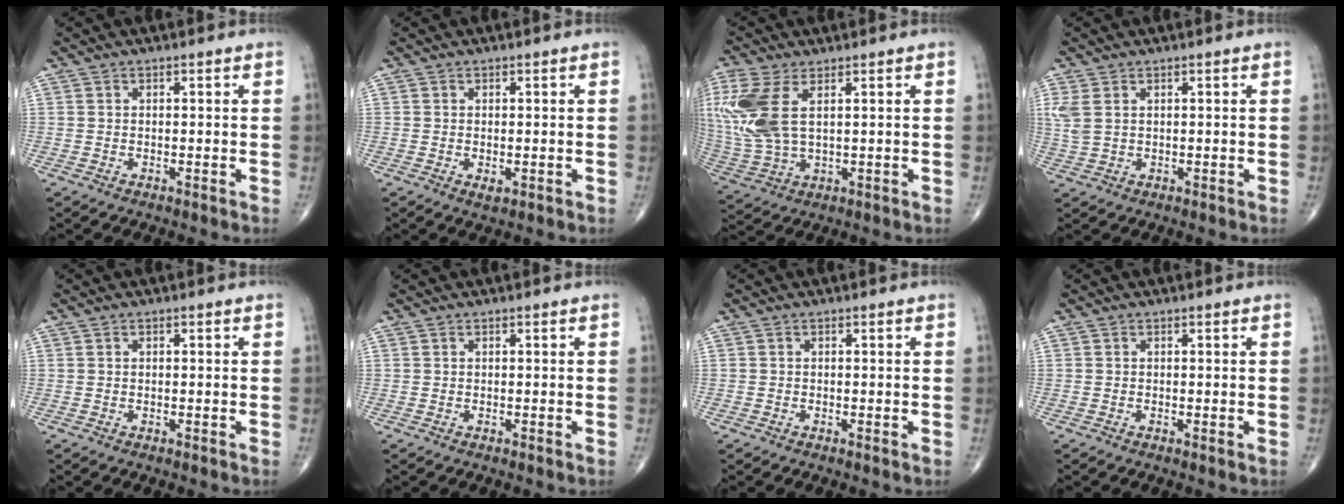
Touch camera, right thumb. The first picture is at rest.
{"total": 1.4, "force": [-0.3, 0.8, 1.2], "torque": [-0.018, -0.004, -0.002]}
{"total": 14.0, "force": [3.9, 6.8, 11.5], "torque": [-0.294, -0.005, 0.090]}
{"total": 3.4, "force": [1.2, 2.0, 2.5], "torque": [-0.072, 0.005, 0.033]}
{"total": 0.0}
{"total": 0.0}
{"total": 0.0}
{"total": 0.0}